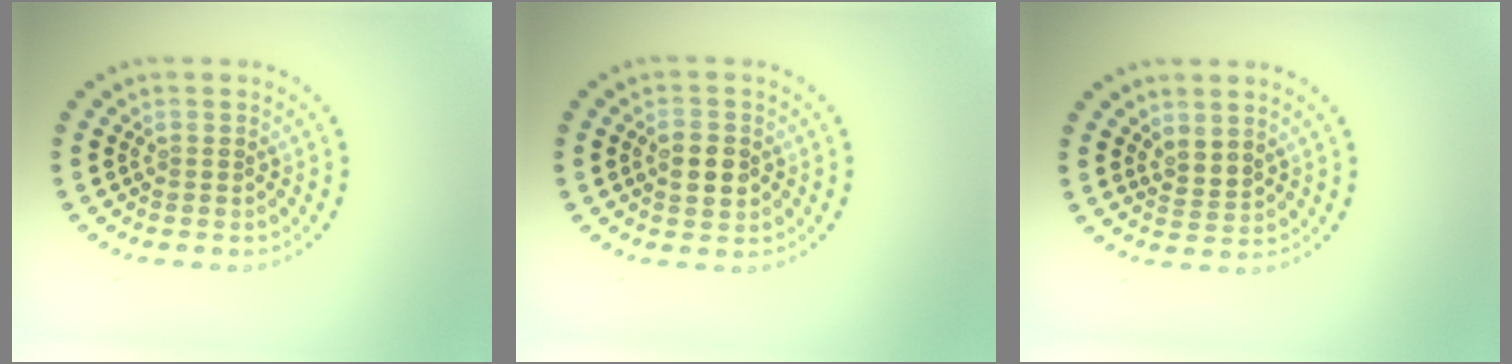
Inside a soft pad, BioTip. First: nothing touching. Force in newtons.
{"total": 2.9, "press": 2.9, "slide": 0.1}
{"total": 1.8, "press": 1.4, "slide": 1.2}